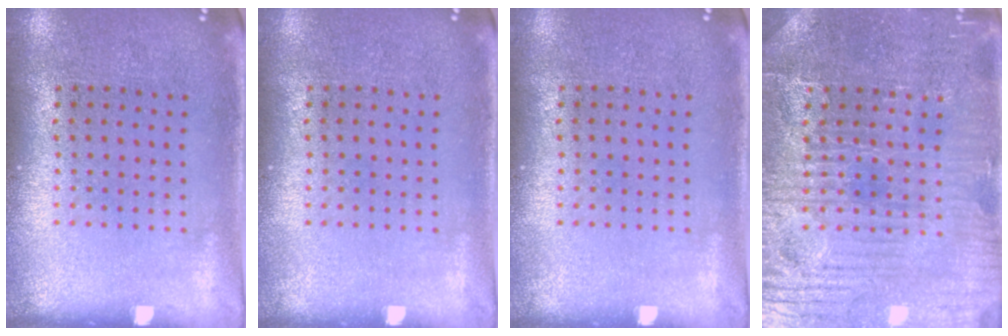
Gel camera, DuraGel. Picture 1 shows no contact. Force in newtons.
{"total": 0.0}
{"total": 0.0}
{"total": 4.6, "press": 4.4, "slide": 1.2}